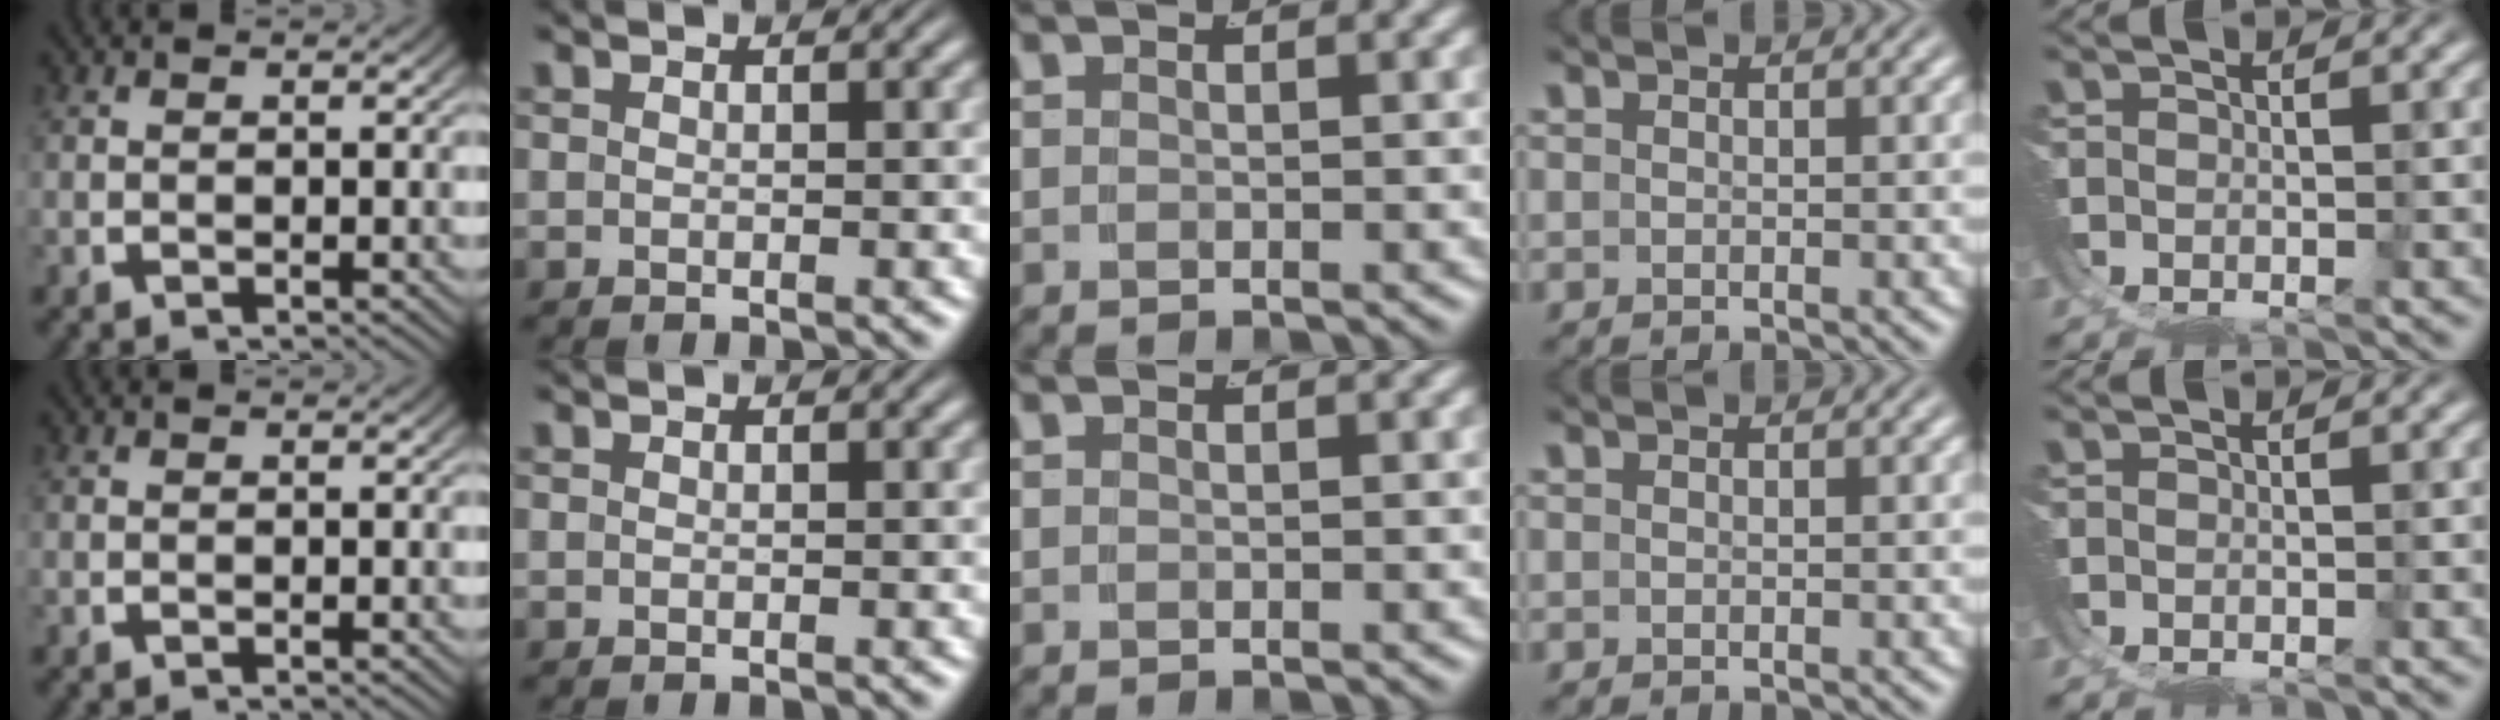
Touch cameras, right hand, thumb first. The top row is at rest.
{}